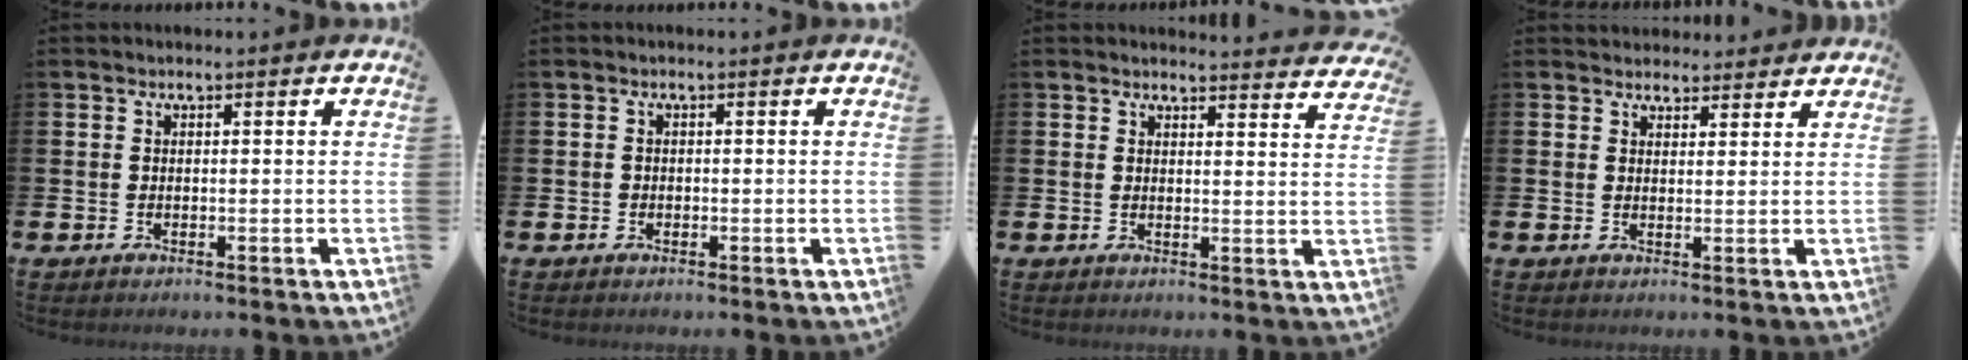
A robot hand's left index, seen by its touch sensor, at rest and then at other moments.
{"total": 0.7, "force": [-0.2, 0.6, 0.1], "torque": [-0.007, 0.007, -0.005]}
{"total": 3.0, "force": [3.0, 0.0, -0.2], "torque": [0.011, -0.026, 0.051]}
{"total": 3.1, "force": [2.9, 1.0, -0.3], "torque": [0.012, -0.014, 0.052]}